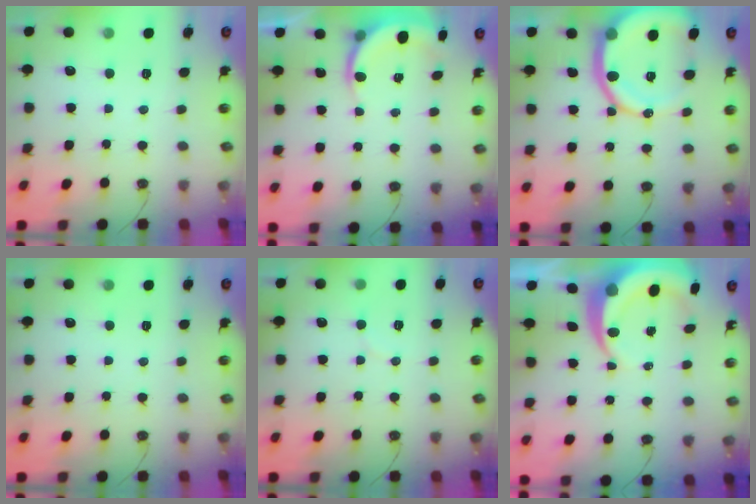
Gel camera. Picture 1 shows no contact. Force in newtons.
{"total": 6.3, "press": 6.2, "slide": 1.0}
{"total": 16.8, "press": 16.6, "slide": 2.4}
{"total": 0.0}
{"total": 3.0, "press": 3.0, "slide": 0.3}
{"total": 8.4, "press": 8.3, "slide": 1.2}